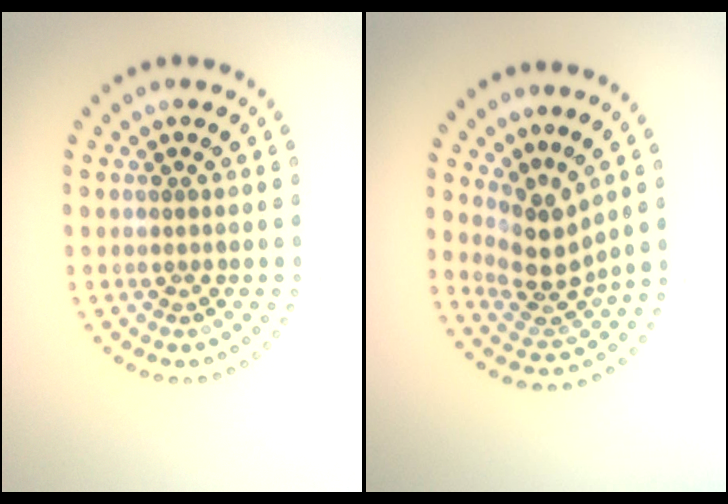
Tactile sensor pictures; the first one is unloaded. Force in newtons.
{"total": 3.6, "press": 2.6, "slide": 2.5}